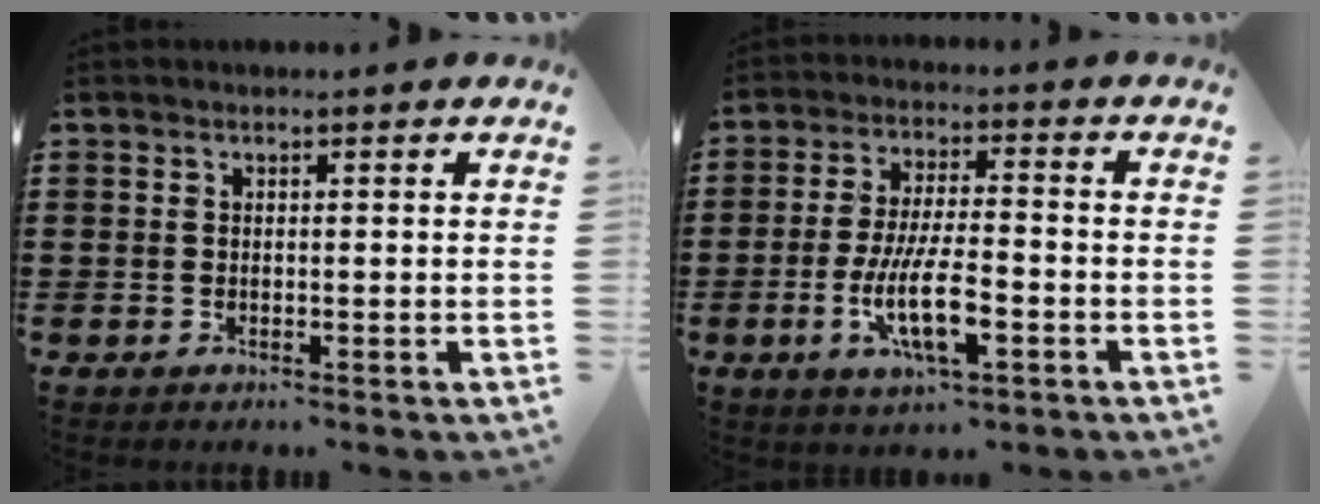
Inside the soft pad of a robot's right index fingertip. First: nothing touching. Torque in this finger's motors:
{"motor_torque": [1.25, 0.89, 0.60, 0.21]}